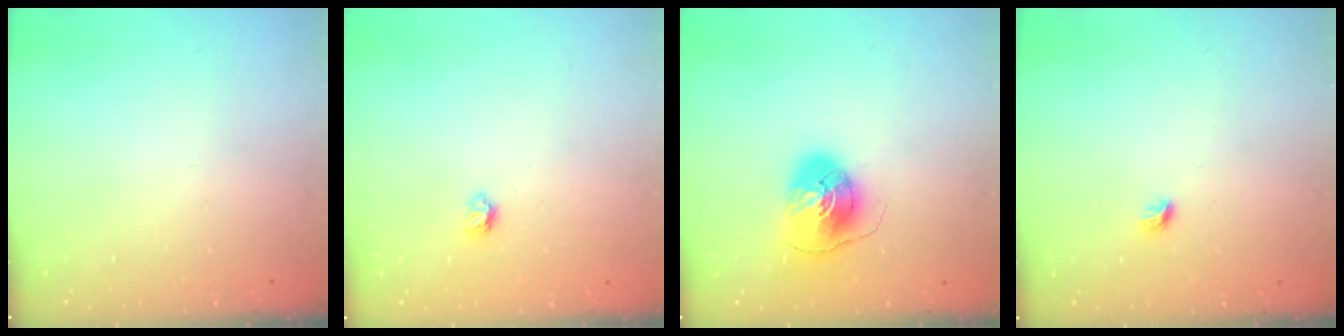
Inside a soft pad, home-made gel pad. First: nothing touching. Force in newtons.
{"total": 3.9, "press": 3.9, "slide": 0.6}
{"total": 8.2, "press": 8.1, "slide": 0.8}
{"total": 3.7, "press": 3.6, "slide": 1.0}